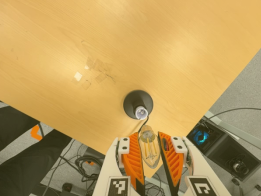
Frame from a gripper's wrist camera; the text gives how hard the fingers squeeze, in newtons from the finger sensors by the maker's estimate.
{"total": 12.7, "left": 13.4, "right": 12.1}